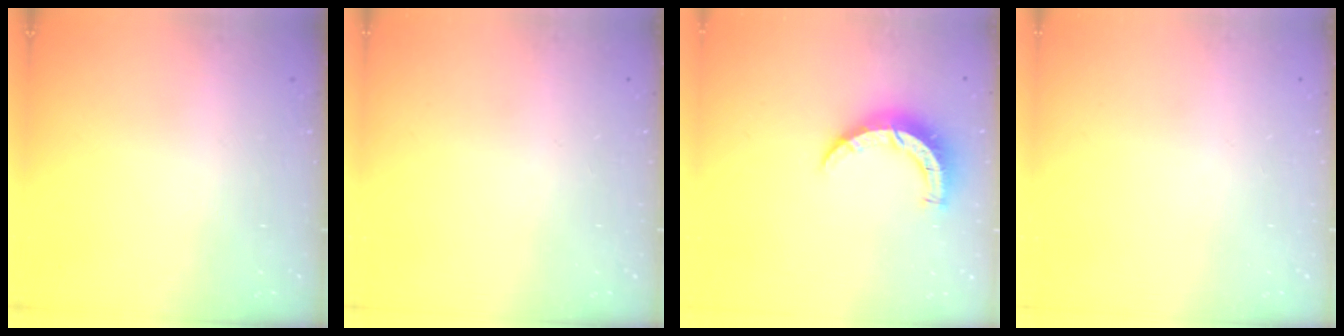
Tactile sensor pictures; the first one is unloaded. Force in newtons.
{"total": 0.0}
{"total": 7.7, "press": 7.7, "slide": 0.5}
{"total": 0.0}